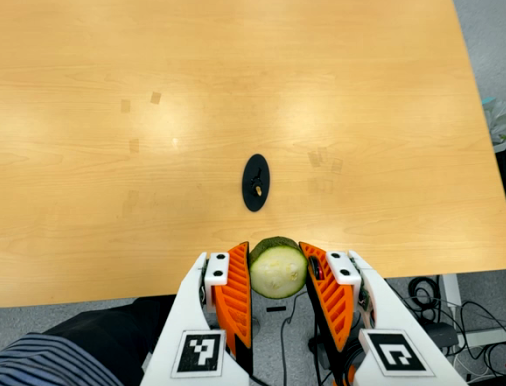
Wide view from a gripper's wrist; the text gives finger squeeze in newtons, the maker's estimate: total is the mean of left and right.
{"total": 12.4, "left": 12.6, "right": 12.2}